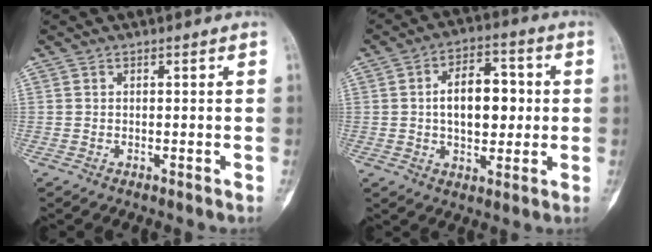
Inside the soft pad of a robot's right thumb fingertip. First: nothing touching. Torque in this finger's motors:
{"motor_torque": [1.49, 1.65, 0.75, -0.70, 0.35]}